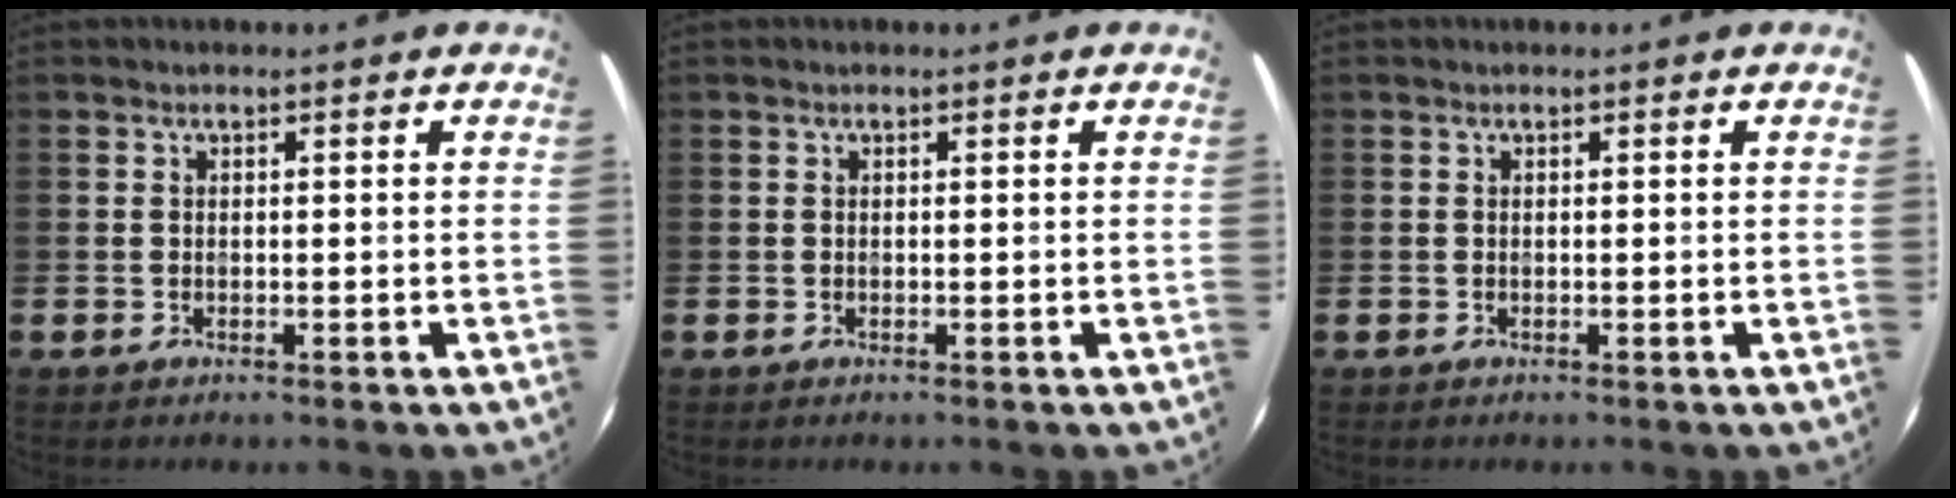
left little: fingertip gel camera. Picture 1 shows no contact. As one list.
[{"total": 0.0}, {"total": 0.0}]